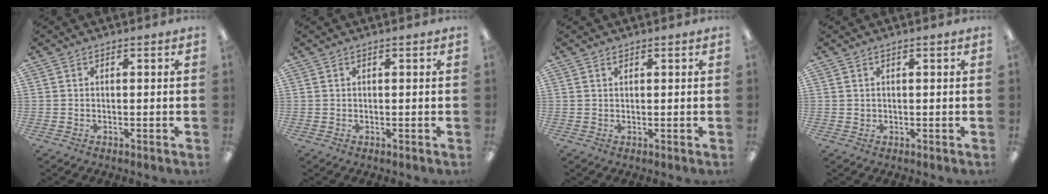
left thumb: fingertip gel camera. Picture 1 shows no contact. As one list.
[{"total": 0.0}, {"total": 0.6, "force": [0.5, 0.2, 0.3], "torque": [-0.007, 0.001, 0.009]}, {"total": 0.6, "force": [0.4, 0.3, 0.2], "torque": [-0.006, 0.001, 0.007]}]